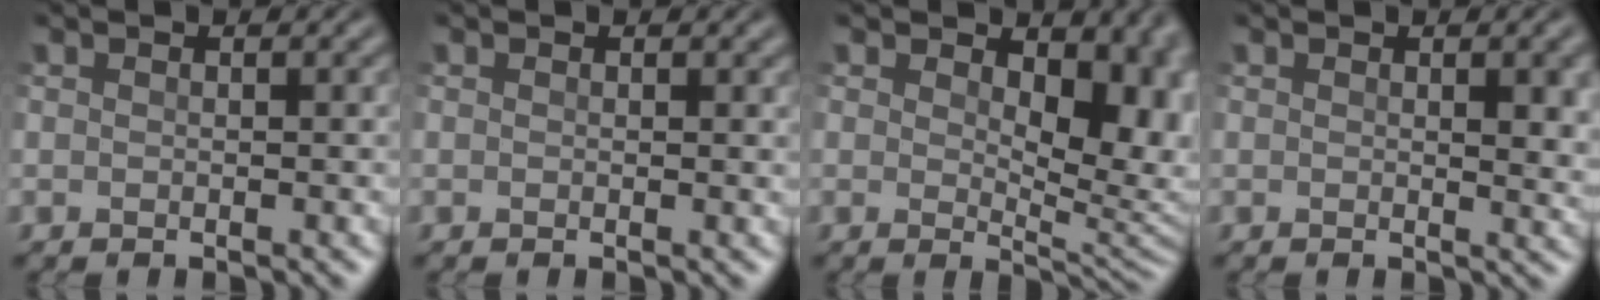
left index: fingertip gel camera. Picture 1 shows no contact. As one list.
[{"total": 0.0}, {"total": 6.7, "force": [1.9, 3.5, 5.4], "torque": [-0.073, -0.009, 0.034]}, {"total": 3.2, "force": [0.6, 0.9, 3.0], "torque": [-0.033, 0.002, 0.016]}]